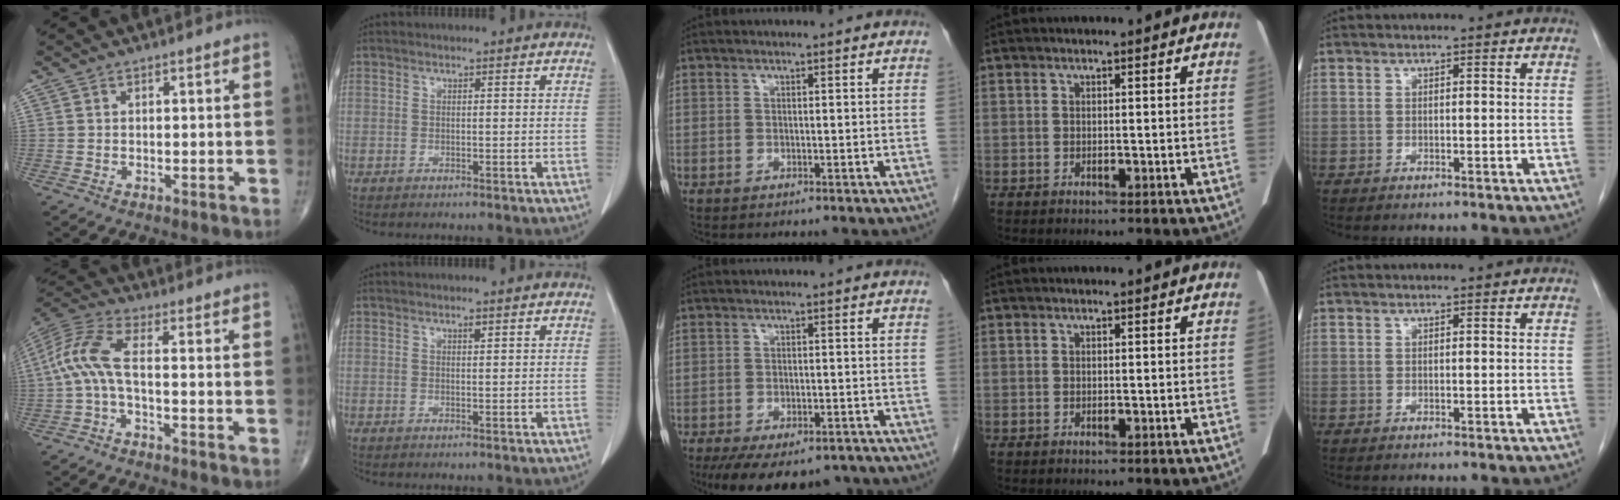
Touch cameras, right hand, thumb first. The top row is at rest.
{"thumb": {"total": 8.4, "force": [-1.4, 2.5, 8.0], "torque": [-0.195, 0.039, -0.034]}, "index": {"total": 0.6, "force": [0.4, 0.2, 0.5], "torque": [-0.011, -0.002, 0.006]}, "middle": {"total": 12.8, "force": [-9.7, 5.4, 6.3], "torque": [-0.117, -0.011, -0.129]}}